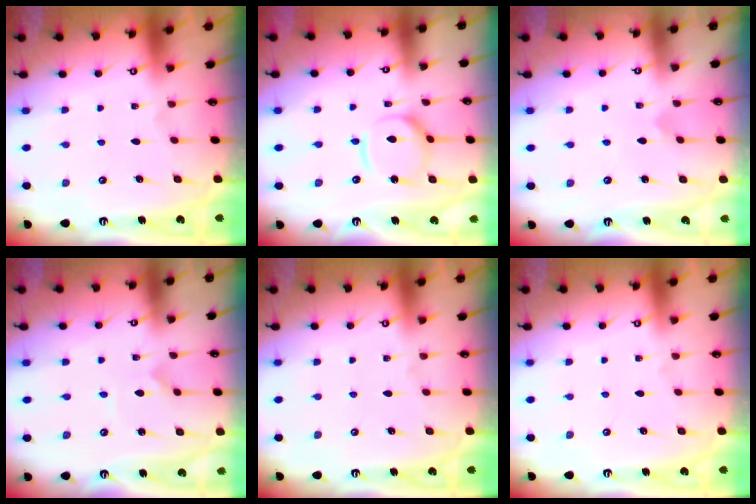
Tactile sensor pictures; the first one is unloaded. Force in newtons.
{"total": 10.5, "press": 10.5, "slide": 1.0}
{"total": 3.3, "press": 3.3, "slide": 0.1}
{"total": 0.0}
{"total": 0.0}
{"total": 0.0}